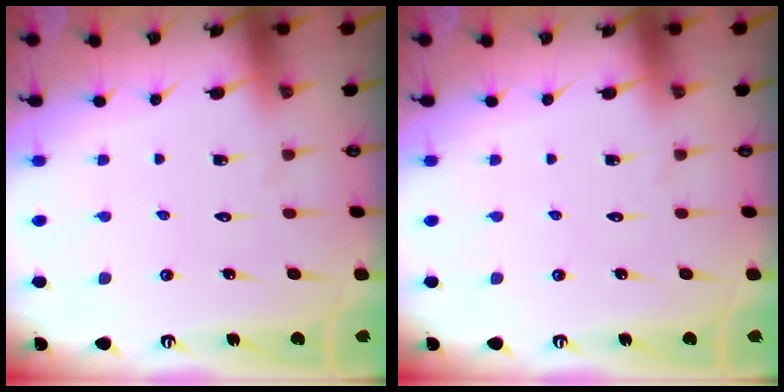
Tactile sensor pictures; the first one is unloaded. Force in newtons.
{"total": 0.0}